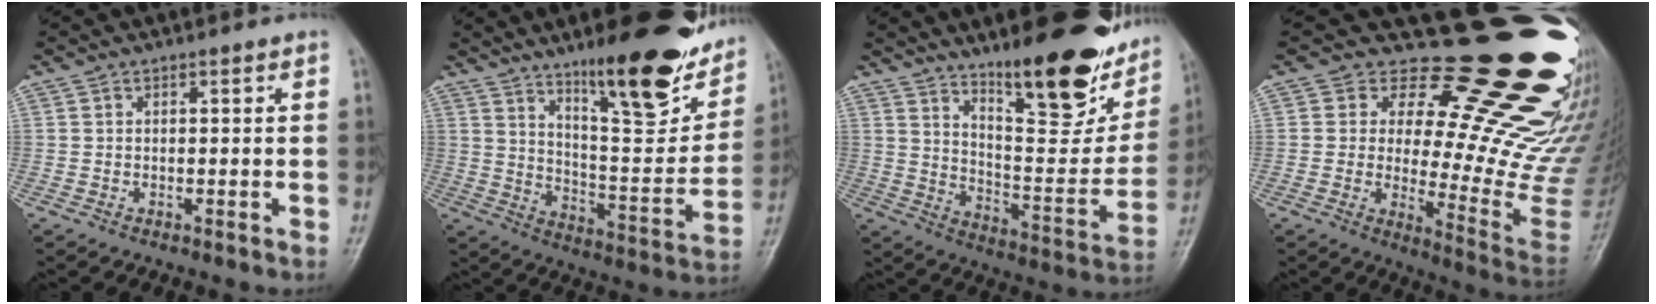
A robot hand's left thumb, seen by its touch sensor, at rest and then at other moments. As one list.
[{"total": 22.2, "force": [14.4, 6.2, 15.7], "torque": [-0.182, -0.076, 0.224]}, {"total": 24.0, "force": [15.8, 7.5, 16.3], "torque": [-0.183, -0.086, 0.242]}, {"total": 28.9, "force": [18.2, 10.8, 19.7], "torque": [-0.196, -0.119, 0.237]}]